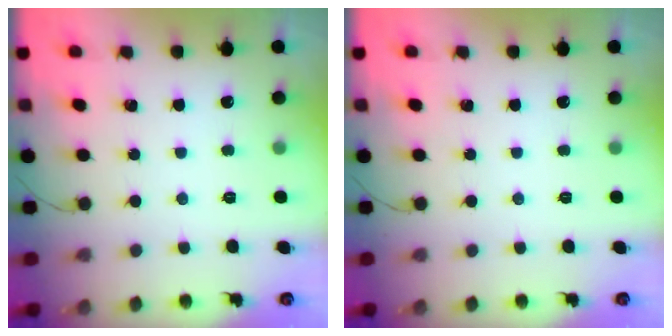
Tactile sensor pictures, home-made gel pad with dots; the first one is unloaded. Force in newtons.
{"total": 0.0}